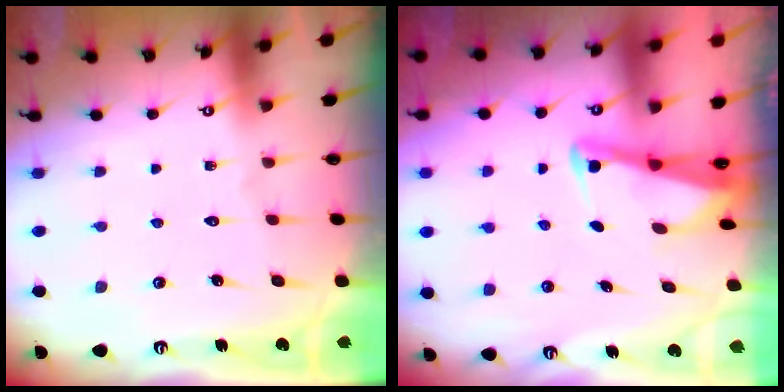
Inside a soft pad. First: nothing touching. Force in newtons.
{"total": 2.5, "press": 2.5, "slide": 0.2}